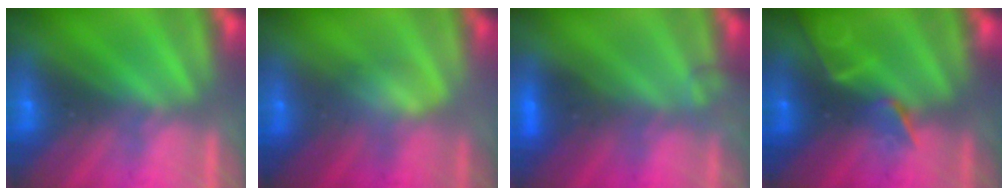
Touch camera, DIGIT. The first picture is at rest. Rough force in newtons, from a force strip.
{"total": 2.8}
{"total": 3.1}
{"total": 2.1}